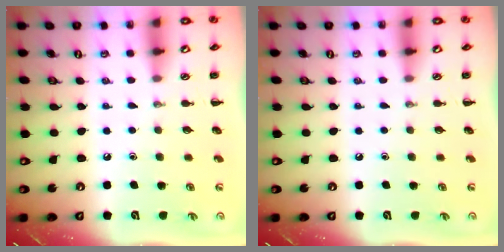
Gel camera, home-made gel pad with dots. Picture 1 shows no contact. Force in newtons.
{"total": 0.0}